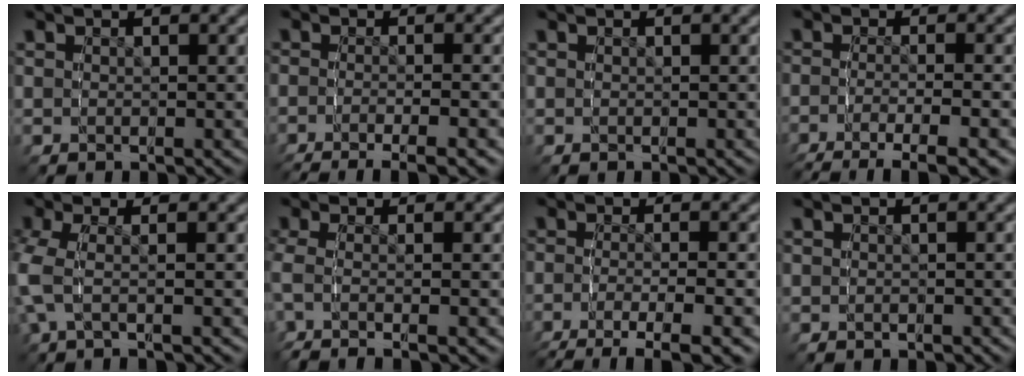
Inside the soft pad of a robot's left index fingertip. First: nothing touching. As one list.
[{"total": 4.7, "force": [-4.2, 0.2, 2.1], "torque": [-0.028, -0.004, -0.071]}, {"total": 0.7, "force": [-0.2, -0.7, -0.3], "torque": [0.010, -0.008, 0.005]}, {"total": 6.4, "force": [-5.6, 0.8, 3.1], "torque": [-0.047, -0.016, -0.086]}, {"total": 2.5, "force": [-0.2, 0.9, 2.3], "torque": [-0.067, 0.006, -0.011]}, {"total": 2.7, "force": [-1.2, 0.6, 2.3], "torque": [-0.056, -0.001, -0.025]}, {"total": 6.9, "force": [-5.7, 1.1, 3.8], "torque": [-0.059, -0.019, -0.085]}, {"total": 0.7, "force": [-0.6, 0.3, 0.0], "torque": [0.002, 0.000, -0.011]}]